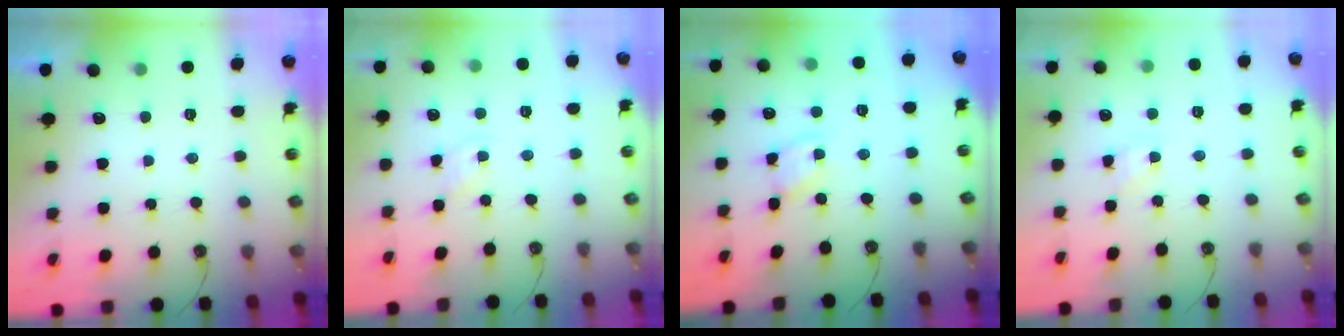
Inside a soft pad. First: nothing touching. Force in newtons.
{"total": 2.4, "press": 2.4, "slide": 0.4}
{"total": 1.9, "press": 1.9, "slide": 0.3}
{"total": 2.5, "press": 2.5, "slide": 0.1}